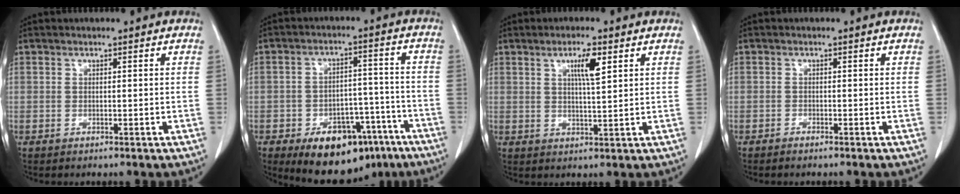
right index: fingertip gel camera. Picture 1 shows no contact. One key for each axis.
{"total": 14.2, "fx": -8.9, "fy": 7.8, "fz": 7.8, "tx": -0.094, "ty": 0.026, "tz": -0.125}
{"total": 4.6, "fx": 2.1, "fy": 0.4, "fz": 4.1, "tx": -0.071, "ty": -0.001, "tz": 0.035}
{"total": 0.7, "fx": -0.6, "fy": 0.0, "fz": 0.3, "tx": -0.009, "ty": -0.001, "tz": -0.008}